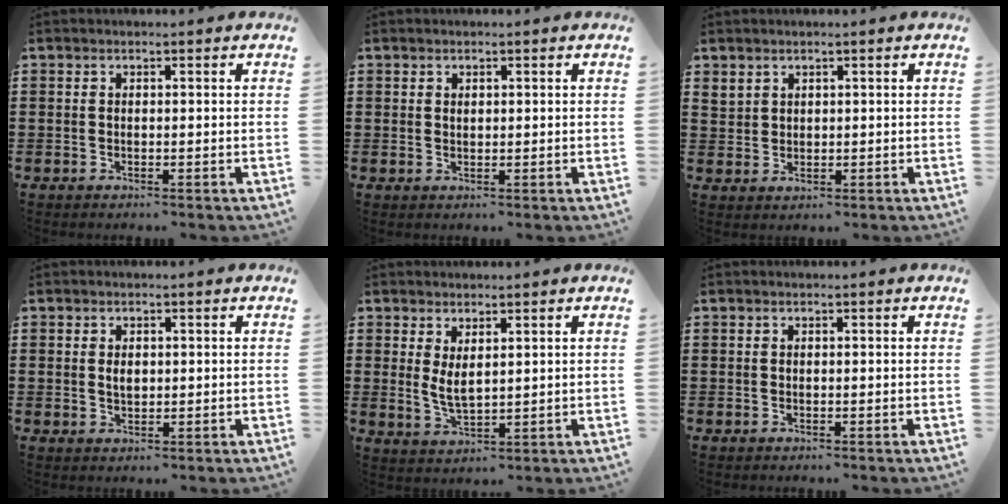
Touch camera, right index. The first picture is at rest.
{"total": 0.6, "force": [0.4, 0.4, 0.3], "torque": [-0.006, 0.001, 0.008]}
{"total": 2.1, "force": [1.7, 1.4, 0.1], "torque": [-0.008, 0.005, 0.033]}
{"total": 1.8, "force": [0.3, 1.2, 1.4], "torque": [-0.029, 0.007, 0.005]}
{"total": 3.6, "force": [1.4, 1.5, 2.9], "torque": [-0.067, -0.001, 0.024]}
{"total": 0.0}